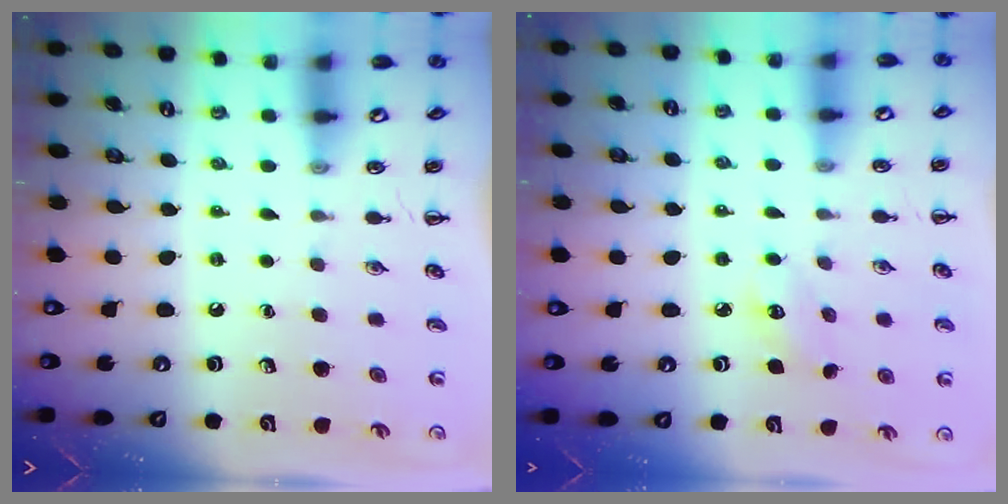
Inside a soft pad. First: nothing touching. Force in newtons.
{"total": 3.2, "press": 3.2, "slide": 0.7}